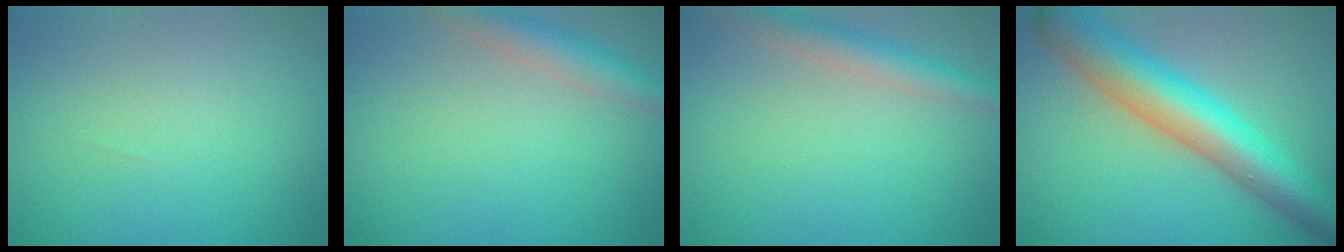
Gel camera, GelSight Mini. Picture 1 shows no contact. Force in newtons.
{"total": 3.6, "press": 3.6, "slide": 0.3}
{"total": 3.5, "press": 3.5, "slide": 0.1}
{"total": 9.0, "press": 9.0, "slide": 0.2}